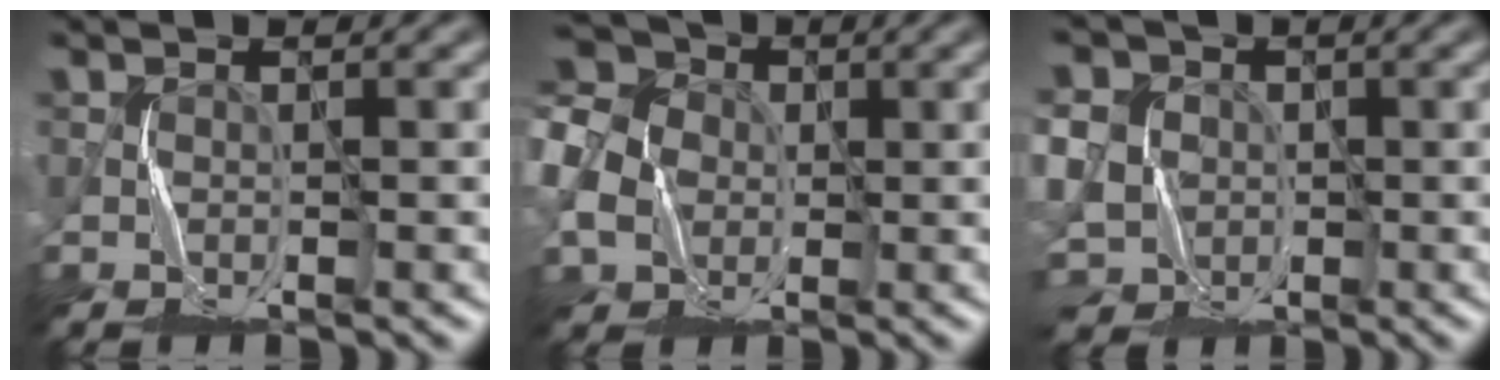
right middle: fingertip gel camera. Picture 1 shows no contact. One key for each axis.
{"total": 6.2, "fx": -1.1, "fy": 5.4, "fz": 2.8, "tx": -0.087, "ty": 0.009, "tz": -0.029}
{"total": 9.0, "fx": -0.3, "fy": 8.3, "fz": 3.4, "tx": -0.090, "ty": 0.015, "tz": -0.044}